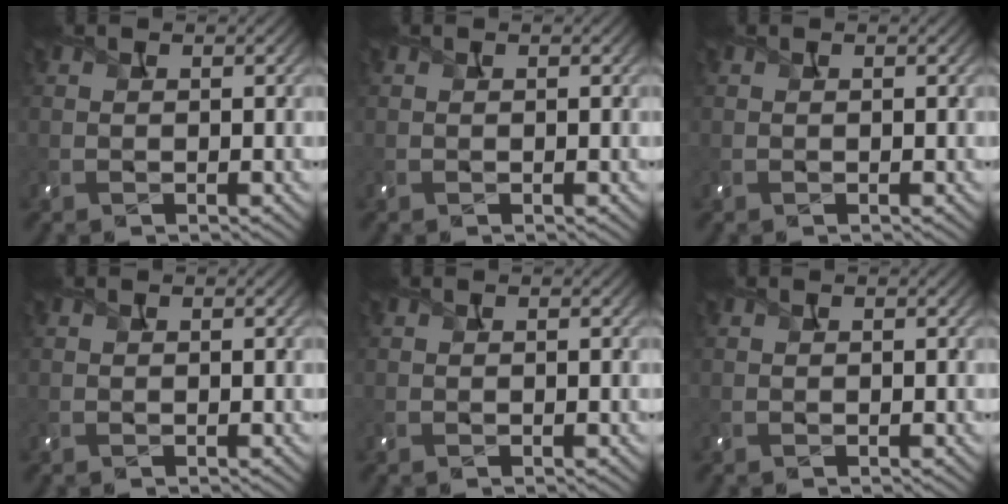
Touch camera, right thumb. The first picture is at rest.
{"total": 0.0}
{"total": 0.0}
{"total": 0.0}
{"total": 0.0}
{"total": 0.0}